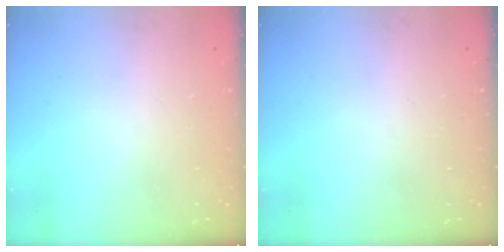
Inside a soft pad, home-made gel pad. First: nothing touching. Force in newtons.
{"total": 0.0}